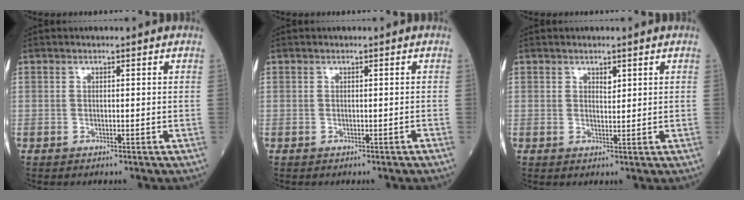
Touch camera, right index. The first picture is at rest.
{"total": 0.0}
{"total": 1.4, "force": [0.8, 0.7, 0.9], "torque": [-0.010, -0.002, 0.014]}